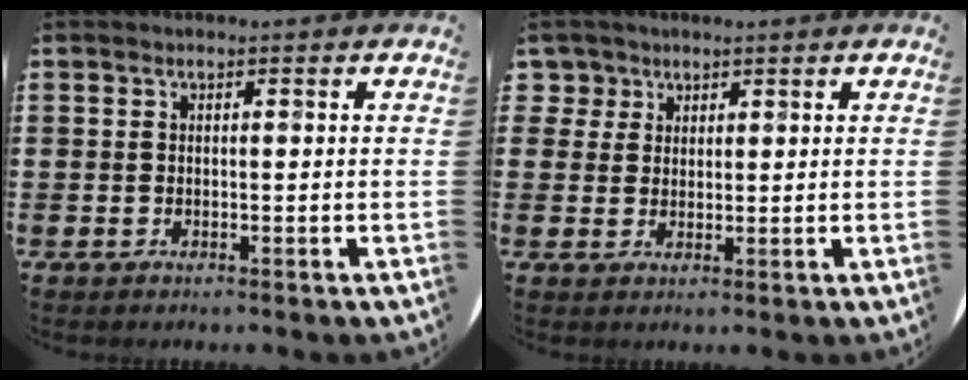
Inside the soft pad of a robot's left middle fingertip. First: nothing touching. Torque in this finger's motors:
{"motor_torque": [0.07, -0.12, -0.45, -0.13]}